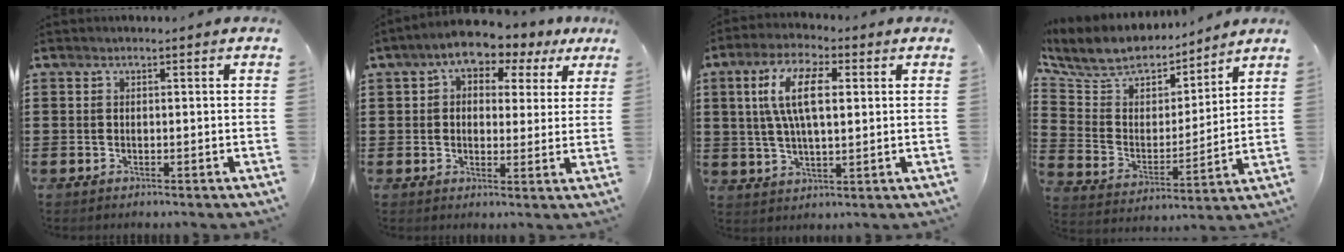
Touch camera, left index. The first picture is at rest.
{"total": 5.7, "force": [4.0, 2.8, 2.9], "torque": [-0.063, -0.009, 0.064]}
{"total": 9.6, "force": [2.2, 4.0, 8.5], "torque": [-0.181, 0.011, 0.032]}
{"total": 8.0, "force": [7.1, 3.3, 1.6], "torque": [-0.076, -0.047, 0.126]}